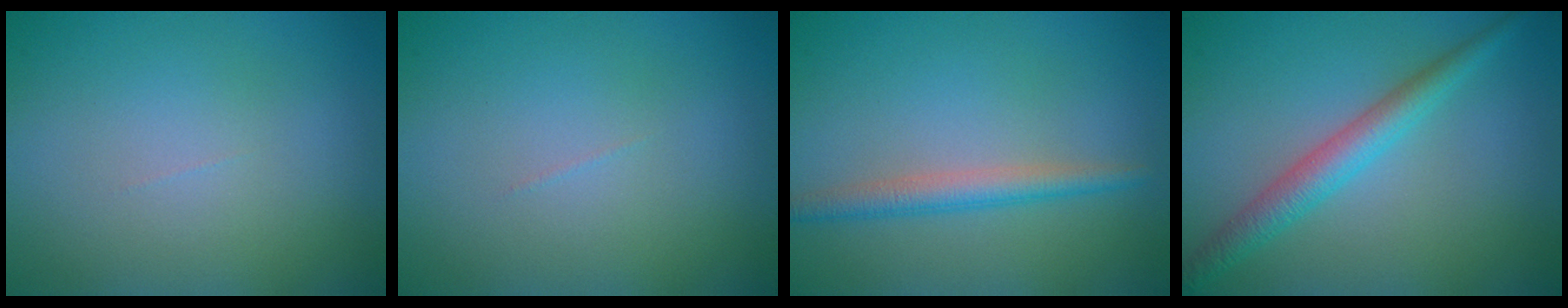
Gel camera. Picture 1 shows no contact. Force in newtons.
{"total": 0.0}
{"total": 2.4, "press": 2.4, "slide": 0.1}
{"total": 3.3, "press": 3.3, "slide": 0.0}